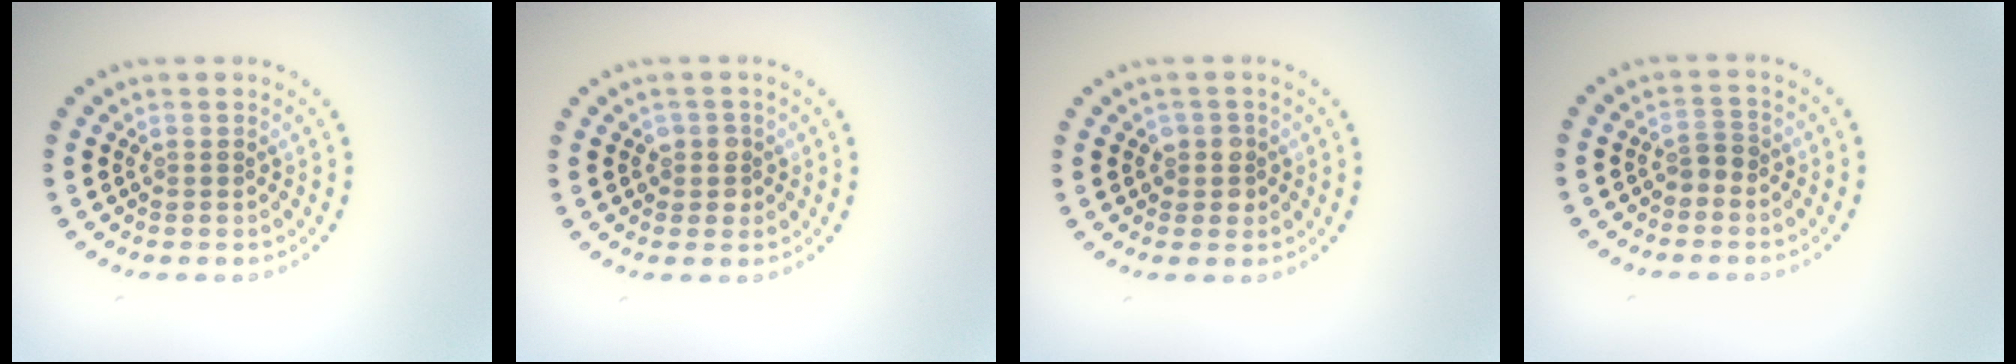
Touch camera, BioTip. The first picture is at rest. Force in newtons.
{"total": 1.5, "press": 1.4, "slide": 0.6}
{"total": 1.5, "press": 1.4, "slide": 0.6}
{"total": 1.2, "press": 1.0, "slide": 0.5}